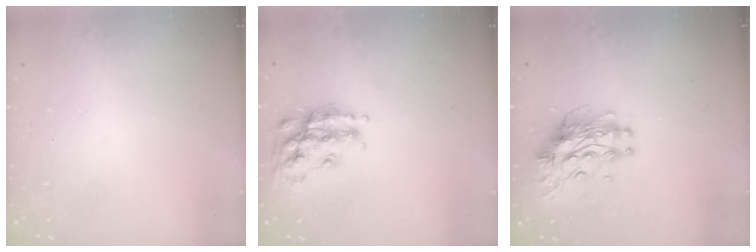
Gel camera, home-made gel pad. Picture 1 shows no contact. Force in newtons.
{"total": 16.6, "press": 16.5, "slide": 1.0}
{"total": 11.5, "press": 11.5, "slide": 1.0}